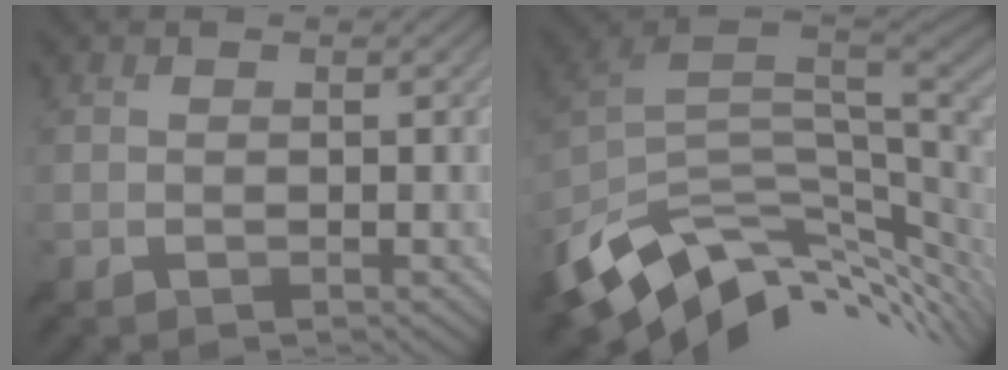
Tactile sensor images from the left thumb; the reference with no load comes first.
{"total": 12.8, "force": [-4.6, 7.3, 9.5], "torque": [-0.197, -0.030, -0.074]}